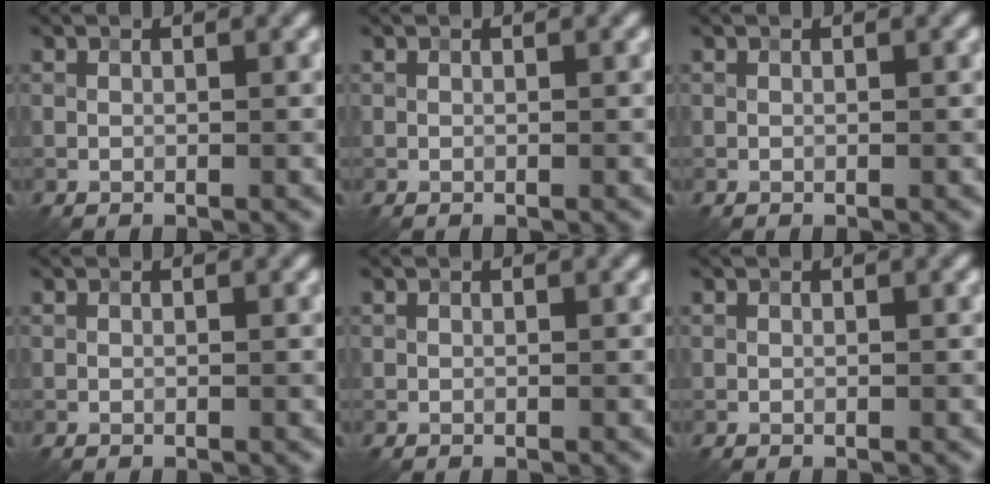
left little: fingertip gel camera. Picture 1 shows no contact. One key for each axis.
{"total": 0.0}
{"total": 0.0}
{"total": 0.0}
{"total": 0.0}
{"total": 0.0}